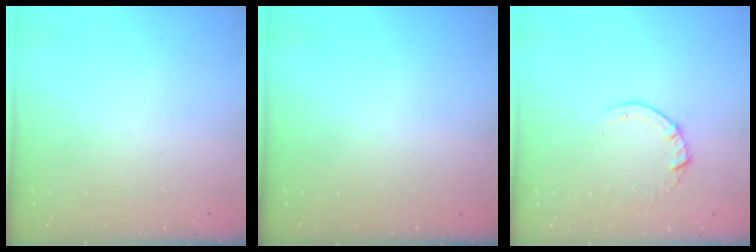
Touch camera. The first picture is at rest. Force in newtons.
{"total": 0.0}
{"total": 3.7, "press": 3.7, "slide": 0.5}